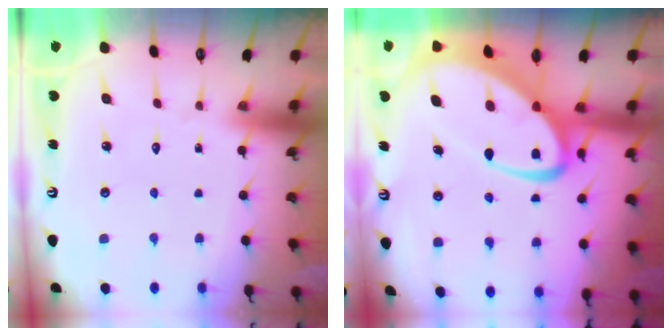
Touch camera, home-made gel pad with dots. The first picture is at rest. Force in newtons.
{"total": 12.5, "press": 12.4, "slide": 1.3}